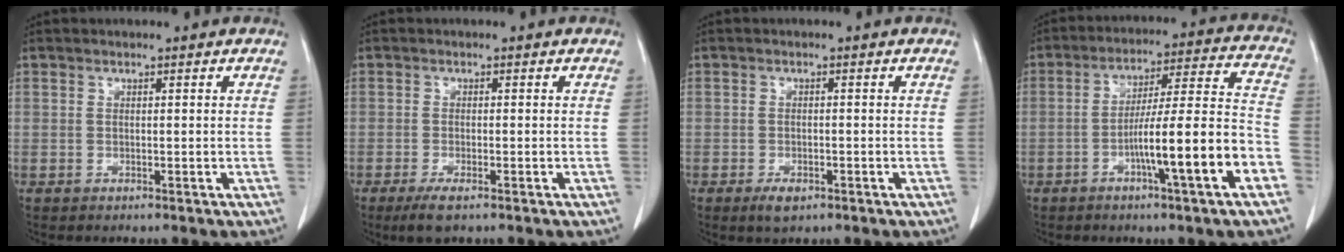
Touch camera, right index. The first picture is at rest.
{"total": 3.5, "force": [-2.3, 0.7, 2.6], "torque": [-0.051, -0.007, -0.037]}
{"total": 2.7, "force": [-1.6, 1.2, 1.8], "torque": [-0.031, 0.000, -0.020]}
{"total": 14.6, "force": [-5.7, 0.0, 13.5], "torque": [-0.214, 0.011, -0.090]}